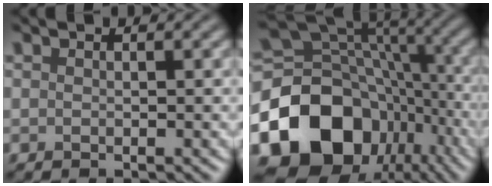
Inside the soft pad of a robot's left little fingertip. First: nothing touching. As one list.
[{"total": 16.6, "force": [-6.7, 12.7, 8.3], "torque": [-0.163, -0.006, -0.117]}]